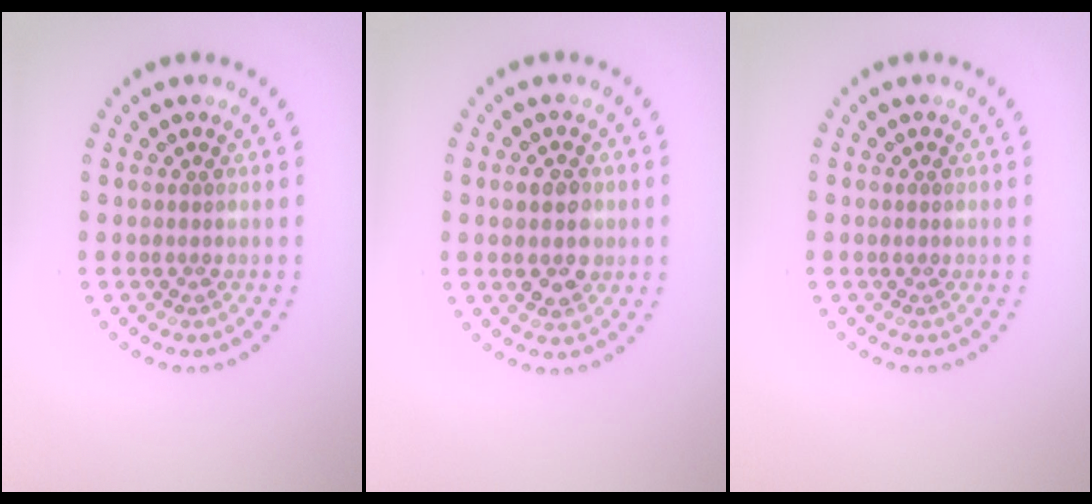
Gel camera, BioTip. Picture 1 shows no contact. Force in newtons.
{"total": 3.5, "press": 3.5, "slide": 0.3}
{"total": 0.6, "press": 0.6, "slide": 0.1}